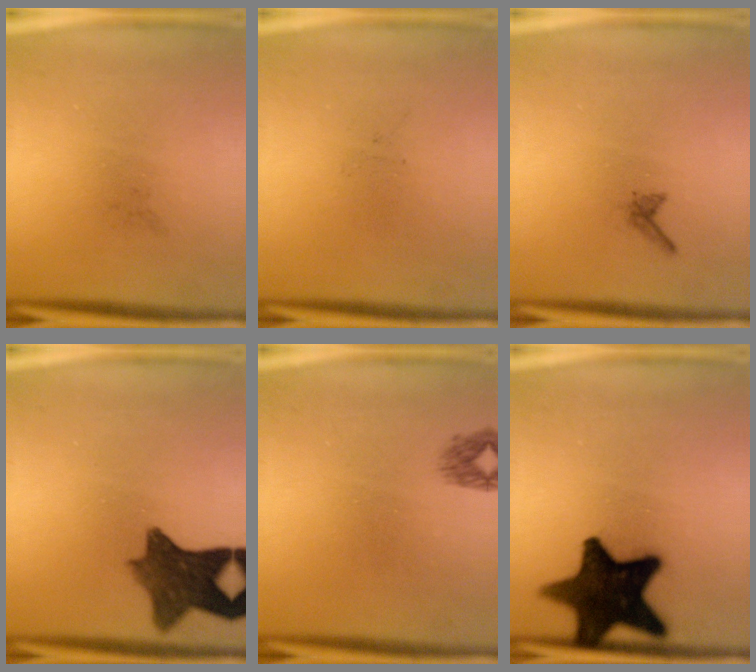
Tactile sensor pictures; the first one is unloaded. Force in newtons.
{"total": 0.0}
{"total": 0.6}
{"total": 9.4}
{"total": 1.3}
{"total": 16.2}